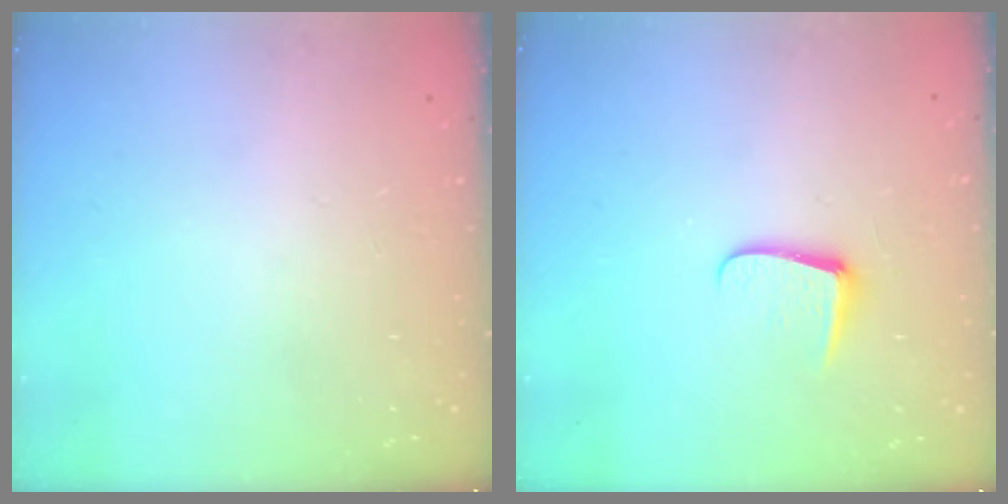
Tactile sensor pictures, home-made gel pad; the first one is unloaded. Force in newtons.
{"total": 6.0, "press": 6.0, "slide": 0.8}